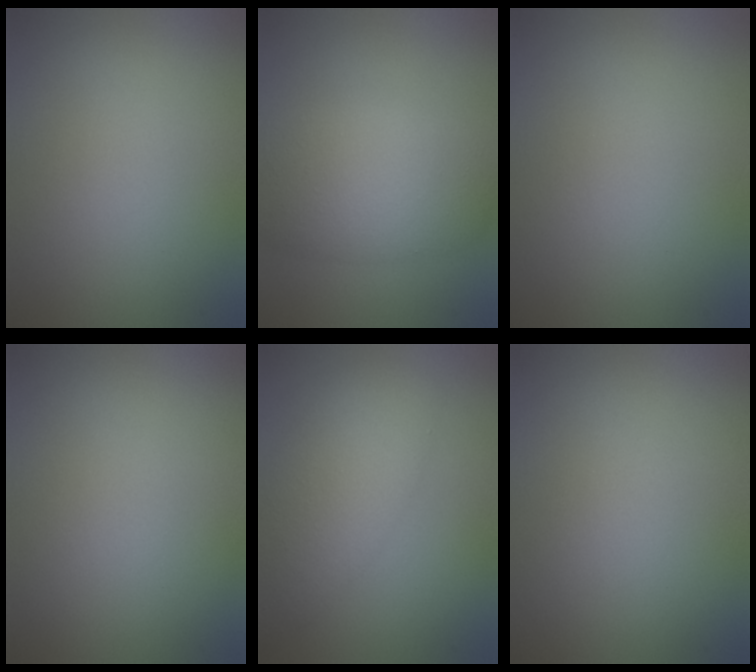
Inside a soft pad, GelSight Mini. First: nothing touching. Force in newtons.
{"total": 6.4, "press": 6.4, "slide": 0.3}
{"total": 0.0}
{"total": 0.0}
{"total": 6.4, "press": 6.4, "slide": 0.4}
{"total": 0.0}